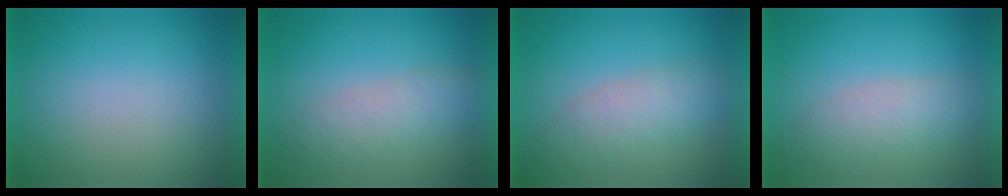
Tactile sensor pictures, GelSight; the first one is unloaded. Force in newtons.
{"total": 3.4}
{"total": 3.7}
{"total": 3.5}